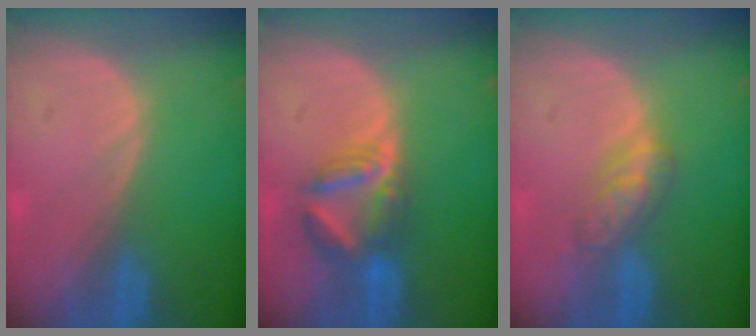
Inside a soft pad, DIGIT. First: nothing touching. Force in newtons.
{"total": 6.2, "press": 6.2, "slide": 0.7}
{"total": 4.5, "press": 4.5, "slide": 0.7}